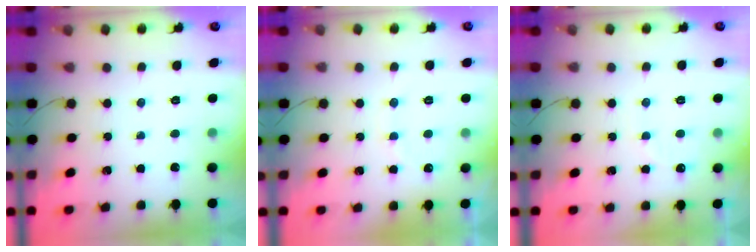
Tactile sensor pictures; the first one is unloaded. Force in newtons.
{"total": 7.5, "press": 7.4, "slide": 1.3}
{"total": 5.3, "press": 5.2, "slide": 1.0}